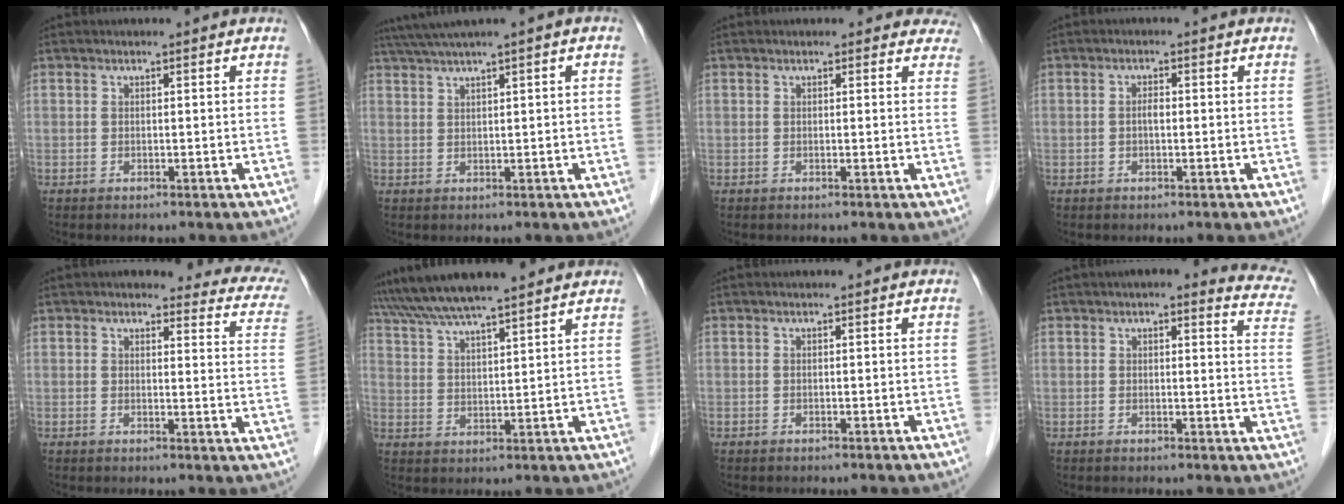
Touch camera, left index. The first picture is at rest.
{"total": 4.8, "force": [3.0, -0.5, 3.7], "torque": [-0.078, 0.022, 0.058]}
{"total": 3.7, "force": [3.4, 1.6, 0.1], "torque": [0.028, -0.013, 0.011]}
{"total": 1.4, "force": [-0.5, 0.5, 1.2], "torque": [-0.023, -0.005, -0.008]}
{"total": 12.9, "force": [11.6, 3.5, 4.4], "torque": [-0.008, -0.039, 0.089]}
{"total": 12.6, "force": [11.0, 0.9, 6.1], "torque": [-0.108, 0.032, 0.178]}
{"total": 0.0}
{"total": 12.2, "force": [10.5, 2.5, 5.5], "torque": [-0.033, -0.018, 0.085]}